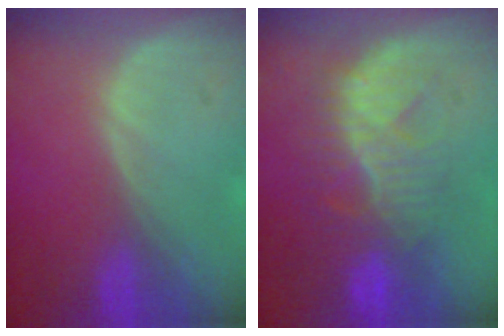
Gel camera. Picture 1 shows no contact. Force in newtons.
{"total": 9.6, "press": 9.0, "slide": 3.3}